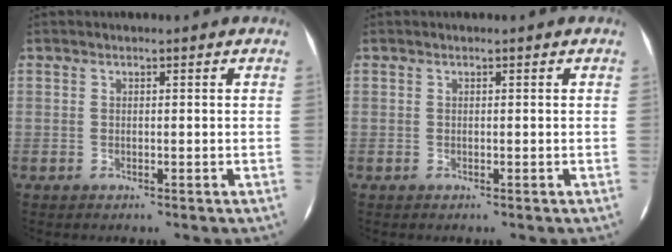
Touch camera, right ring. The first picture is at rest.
{"total": 0.0}